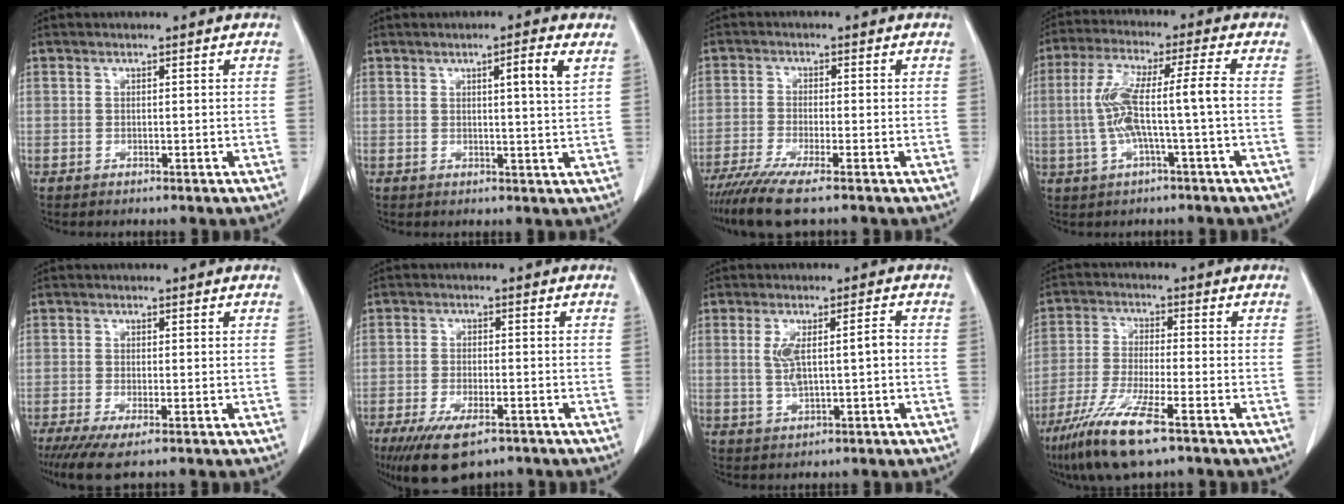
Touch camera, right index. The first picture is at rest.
{"total": 4.2, "force": [1.8, -0.5, 3.7], "torque": [-0.057, -0.005, 0.025]}
{"total": 7.1, "force": [-5.3, -0.1, 4.8], "torque": [-0.082, -0.020, -0.094]}
{"total": 9.5, "force": [-1.1, 0.0, 9.5], "torque": [-0.193, 0.025, -0.021]}
{"total": 4.2, "force": [-2.5, 0.6, 3.4], "torque": [-0.057, -0.013, -0.043]}
{"total": 9.3, "force": [-6.2, 3.0, 6.3], "torque": [-0.109, -0.016, -0.099]}
{"total": 5.6, "force": [0.1, 1.2, 5.5], "torque": [-0.107, 0.012, 0.007]}
{"total": 10.9, "force": [-6.6, 0.9, 8.6], "torque": [-0.176, -0.028, -0.122]}